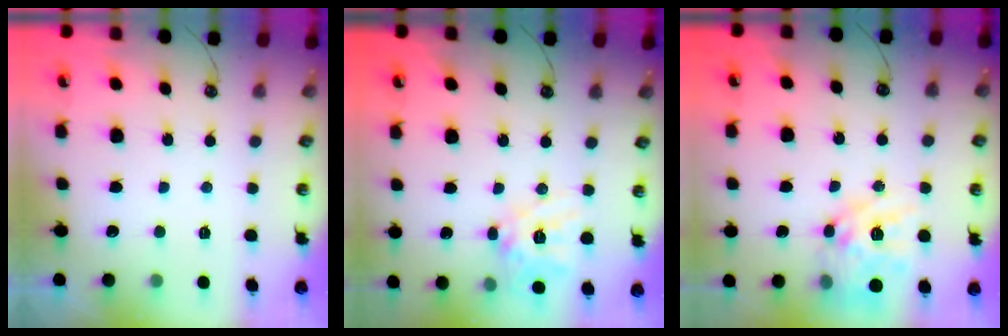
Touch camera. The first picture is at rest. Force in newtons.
{"total": 12.8, "press": 12.7, "slide": 1.4}
{"total": 14.4, "press": 14.3, "slide": 1.2}